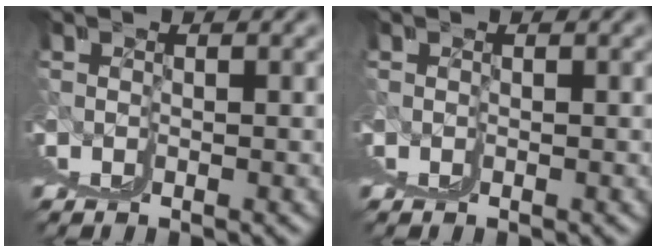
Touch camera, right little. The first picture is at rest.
{"total": 0.0}